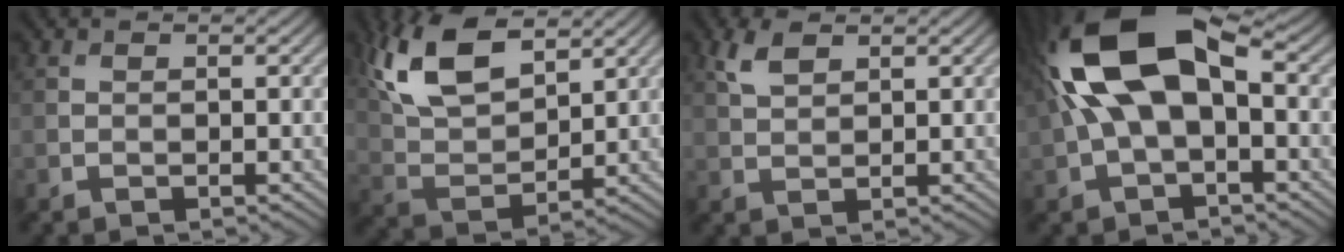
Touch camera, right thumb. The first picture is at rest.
{"total": 12.3, "force": [6.9, 5.6, 8.6], "torque": [-0.199, 0.017, 0.132]}
{"total": 3.2, "force": [1.9, 1.4, 2.1], "torque": [-0.055, 0.005, 0.041]}
{"total": 15.3, "force": [2.1, 8.2, 12.8], "torque": [-0.268, 0.020, 0.029]}